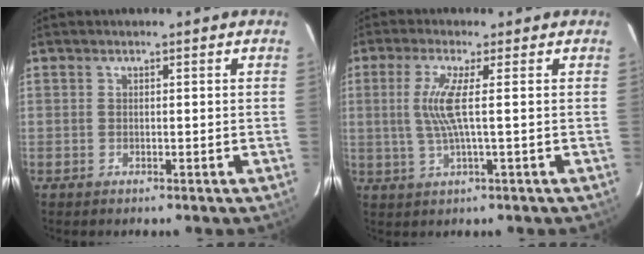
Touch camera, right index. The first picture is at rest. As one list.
[{"total": 5.8, "force": [0.5, -0.5, 5.8], "torque": [-0.122, -0.003, 0.015]}]